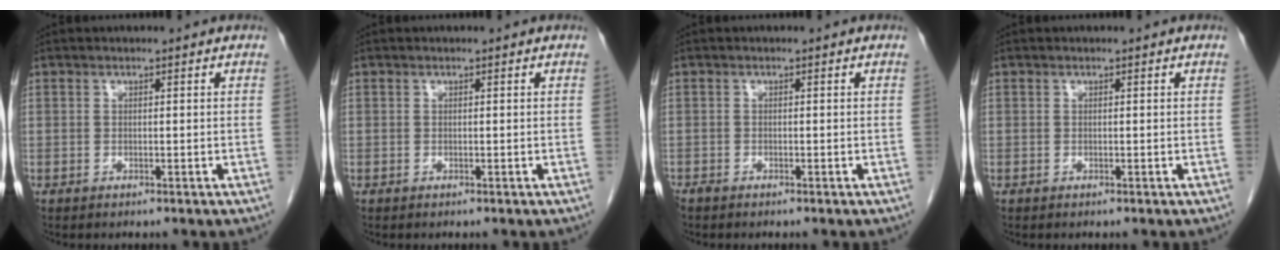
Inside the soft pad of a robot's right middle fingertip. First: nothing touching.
{"total": 0.0}
{"total": 0.6, "force": [-0.6, 0.2, 0.2], "torque": [-0.010, -0.002, -0.014]}
{"total": 0.0}